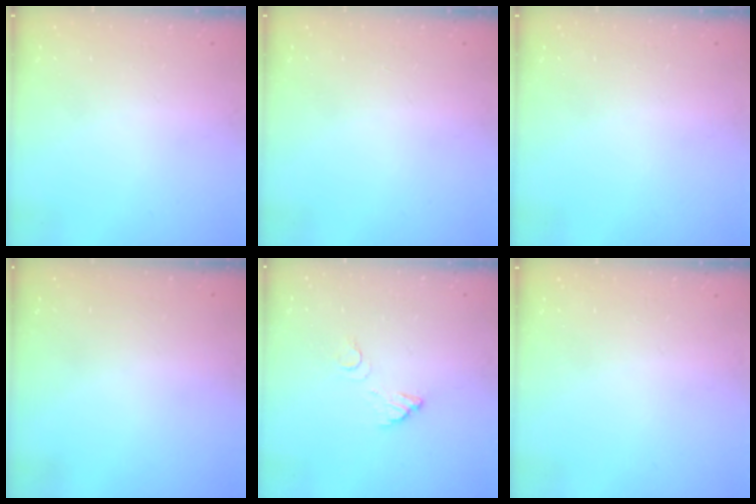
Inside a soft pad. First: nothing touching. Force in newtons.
{"total": 0.0}
{"total": 0.0}
{"total": 3.0, "press": 3.0, "slide": 0.1}
{"total": 3.7, "press": 3.7, "slide": 0.2}
{"total": 0.0}